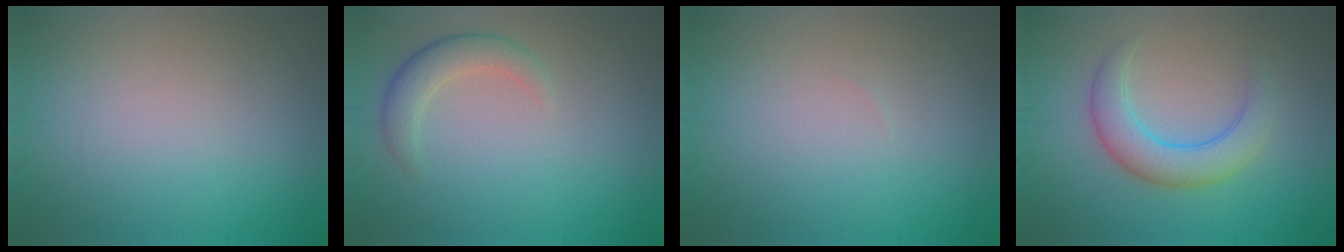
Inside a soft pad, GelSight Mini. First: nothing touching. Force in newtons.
{"total": 2.7, "press": 2.7, "slide": 0.4}
{"total": 0.0}
{"total": 4.3, "press": 4.3, "slide": 0.2}